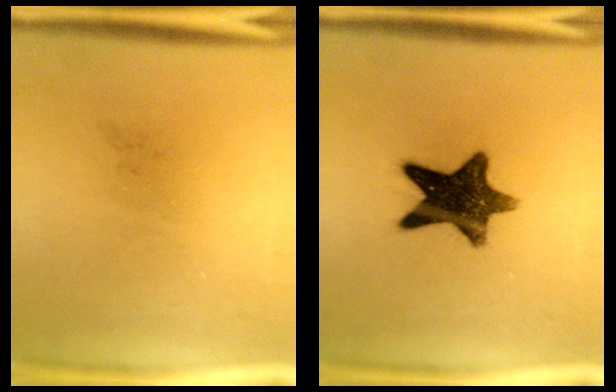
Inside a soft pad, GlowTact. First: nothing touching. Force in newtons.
{"total": 12.5}